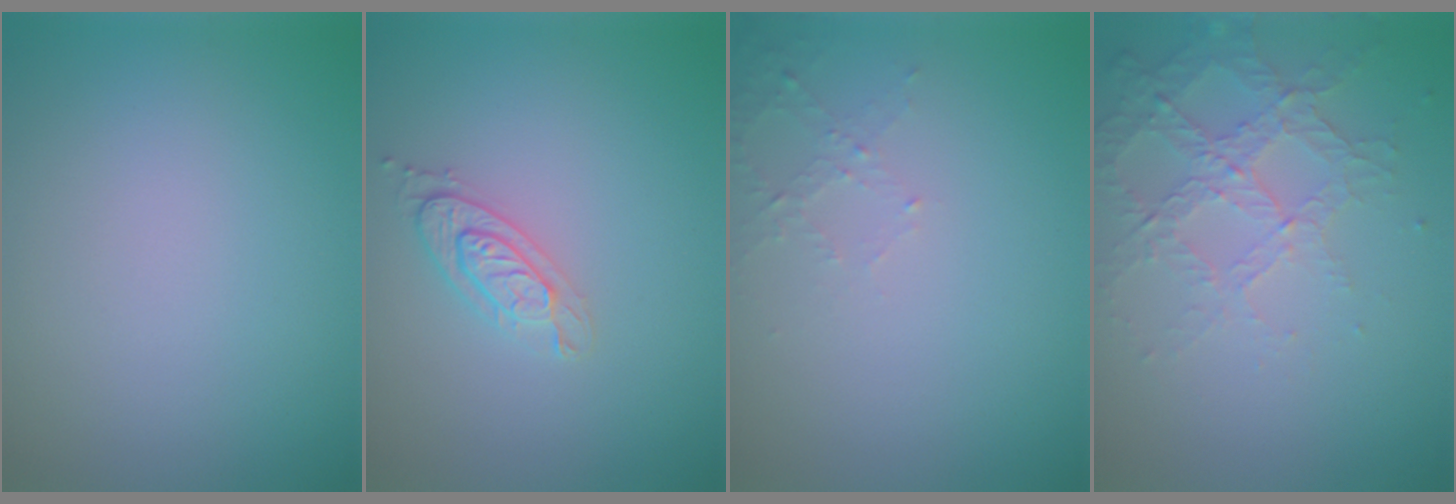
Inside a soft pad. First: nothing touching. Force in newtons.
{"total": 2.1, "press": 2.1, "slide": 0.4}
{"total": 1.3, "press": 1.3, "slide": 0.4}
{"total": 4.2, "press": 2.9, "slide": 3.0}